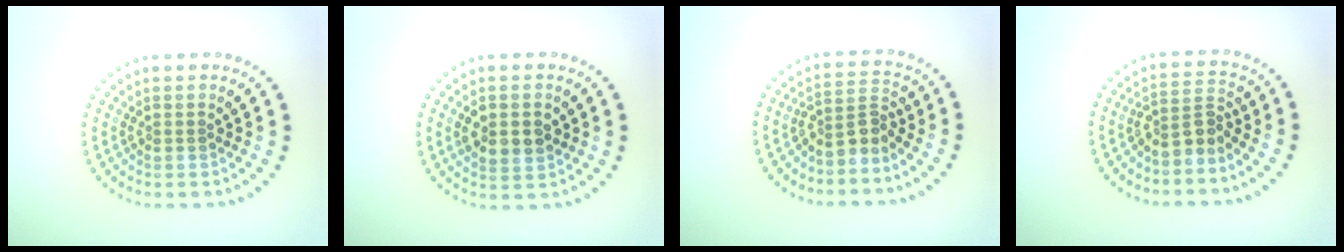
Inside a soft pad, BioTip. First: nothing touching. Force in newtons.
{"total": 3.4, "press": 3.3, "slide": 0.2}
{"total": 2.7, "press": 1.9, "slide": 1.9}
{"total": 2.8, "press": 2.0, "slide": 2.0}